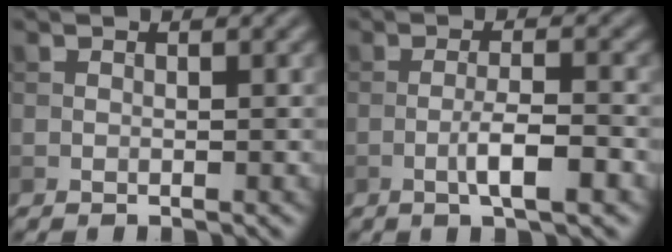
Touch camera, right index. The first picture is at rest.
{"total": 3.6, "force": [-1.4, 0.6, 3.3], "torque": [-0.059, 0.005, -0.027]}